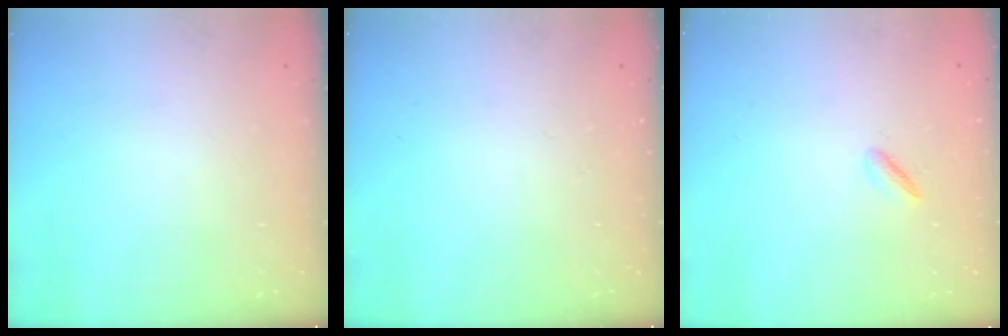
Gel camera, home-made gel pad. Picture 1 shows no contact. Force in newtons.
{"total": 0.0}
{"total": 2.0, "press": 2.0, "slide": 0.4}